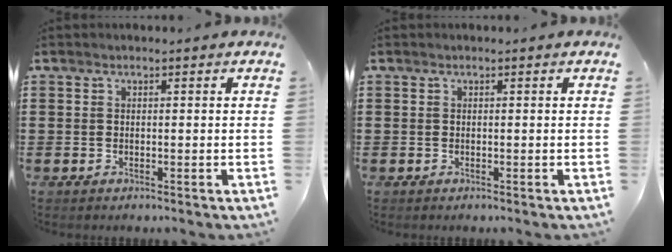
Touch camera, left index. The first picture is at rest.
{"total": 0.0}